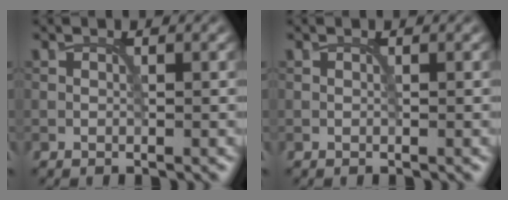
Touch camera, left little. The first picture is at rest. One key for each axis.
{"total": 0.0}